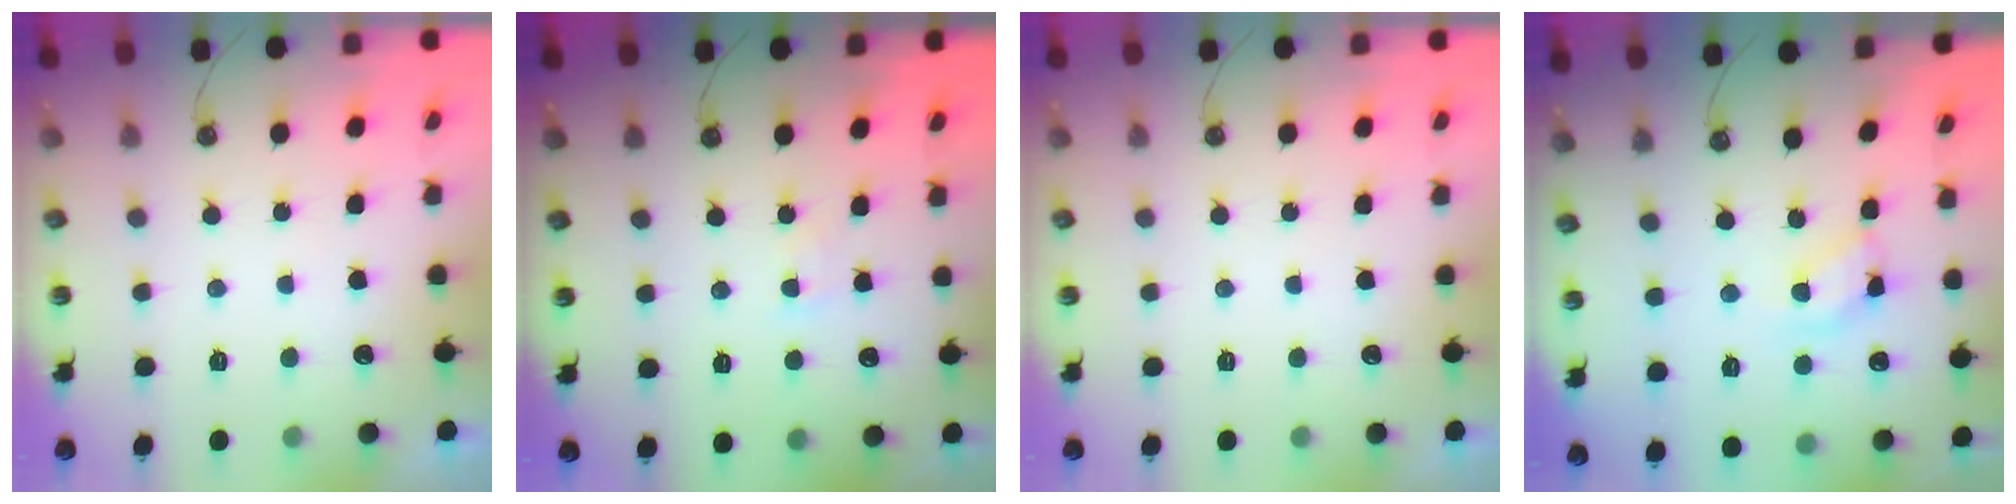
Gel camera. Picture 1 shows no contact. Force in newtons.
{"total": 2.4, "press": 2.4, "slide": 0.4}
{"total": 0.0}
{"total": 11.6, "press": 11.6, "slide": 0.7}